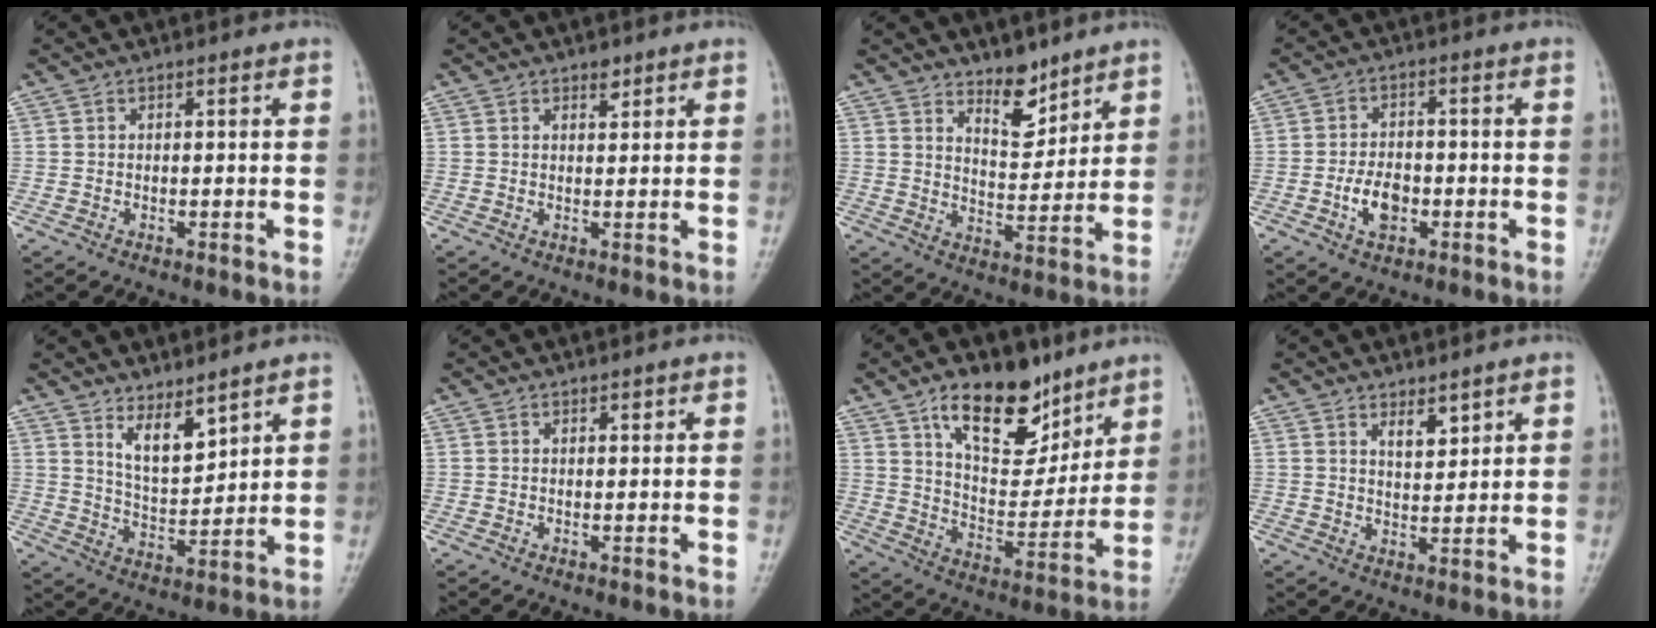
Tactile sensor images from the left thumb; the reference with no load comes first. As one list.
[{"total": 1.7, "force": [1.2, 0.8, 0.8], "torque": [-0.001, -0.007, 0.017]}, {"total": 7.3, "force": [5.6, 3.1, 3.4], "torque": [-0.029, -0.049, 0.096]}, {"total": 5.6, "force": [-1.8, 3.4, 4.1], "torque": [-0.061, 0.010, -0.034]}, {"total": 7.3, "force": [5.0, 2.8, 4.5], "torque": [-0.063, -0.052, 0.098]}, {"total": 0.5, "force": [0.4, 0.3, 0.3], "torque": [-0.001, -0.002, 0.005]}, {"total": 16.6, "force": [10.5, 8.5, 9.7], "torque": [-0.104, -0.066, 0.181]}, {"total": 3.7, "force": [2.5, 1.6, 2.3], "torque": [-0.023, -0.021, 0.046]}]